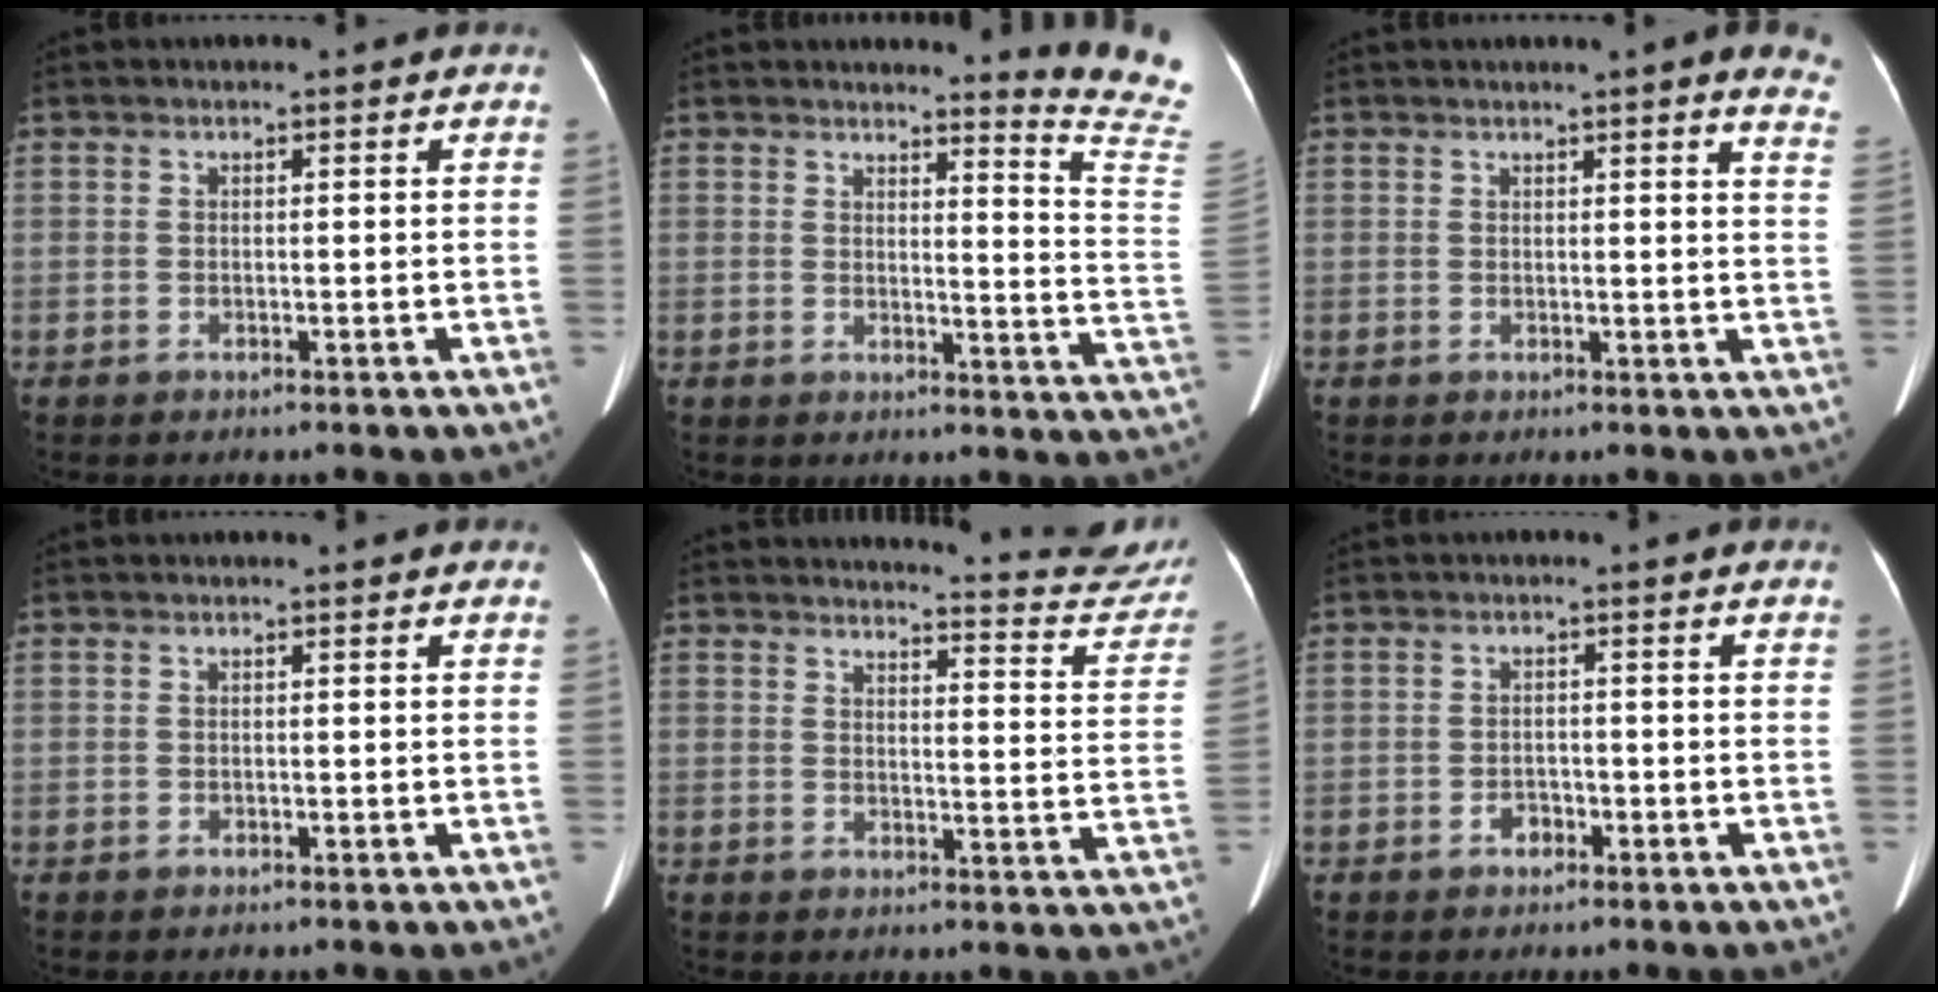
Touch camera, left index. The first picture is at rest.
{"total": 11.4, "force": [11.0, -2.4, 2.1], "torque": [-0.023, -0.132, 0.103]}
{"total": 9.4, "force": [7.6, 0.6, 5.5], "torque": [-0.048, -0.015, 0.060]}
{"total": 0.0}
{"total": 13.6, "force": [13.5, 0.2, 1.1], "torque": [0.004, -0.096, 0.125]}
{"total": 1.8, "force": [-1.1, 1.2, 0.8], "torque": [-0.012, 0.005, -0.016]}